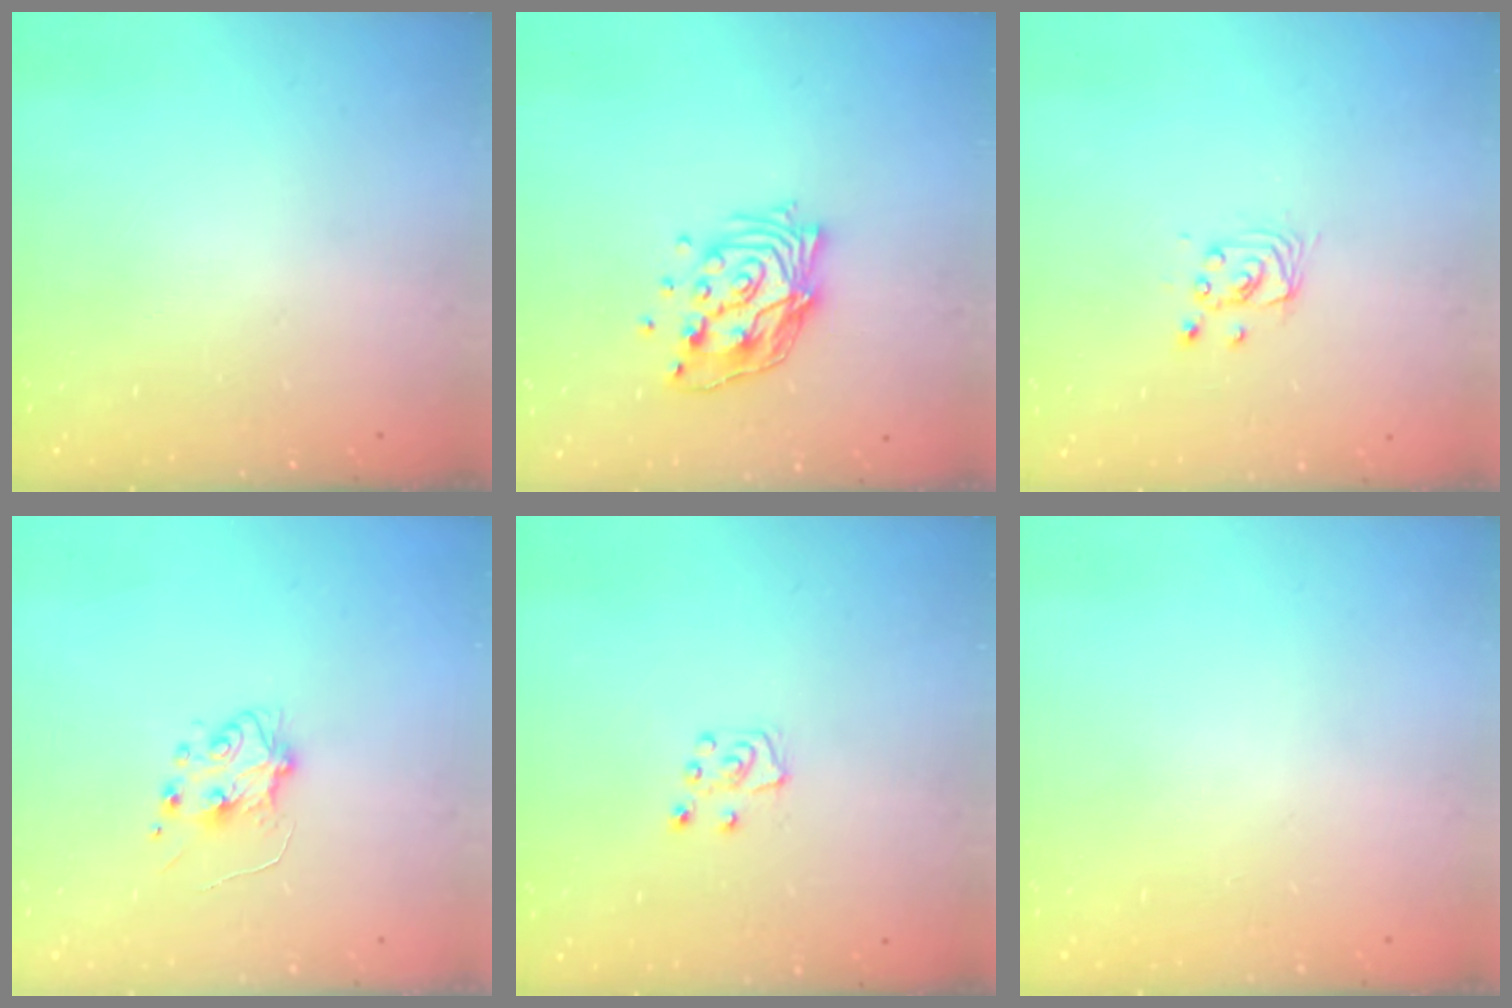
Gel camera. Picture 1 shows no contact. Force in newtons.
{"total": 13.1, "press": 13.1, "slide": 1.2}
{"total": 2.8, "press": 2.8, "slide": 0.2}
{"total": 5.9, "press": 5.9, "slide": 0.9}
{"total": 6.4, "press": 6.3, "slide": 0.5}
{"total": 0.0}